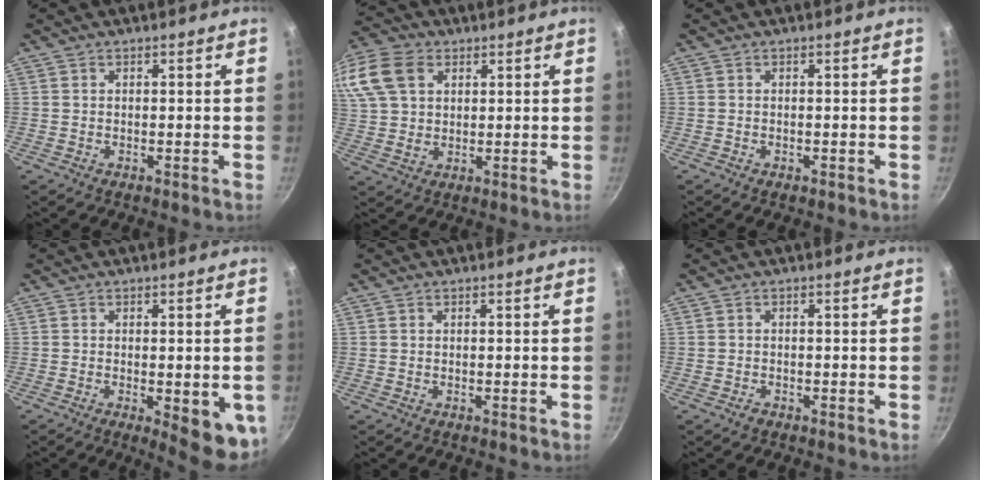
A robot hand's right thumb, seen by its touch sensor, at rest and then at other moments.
{"total": 20.5, "force": [8.1, 14.6, 11.9], "torque": [-0.289, 0.037, 0.153]}
{"total": 0.5, "force": [-0.3, 0.3, 0.3], "torque": [-0.005, 0.000, -0.006]}
{"total": 10.1, "force": [-2.6, 3.3, 9.2], "torque": [-0.095, -0.004, -0.026]}
{"total": 0.0}
{"total": 1.0, "force": [-0.8, 0.6, 0.4], "torque": [-0.012, 0.006, -0.013]}